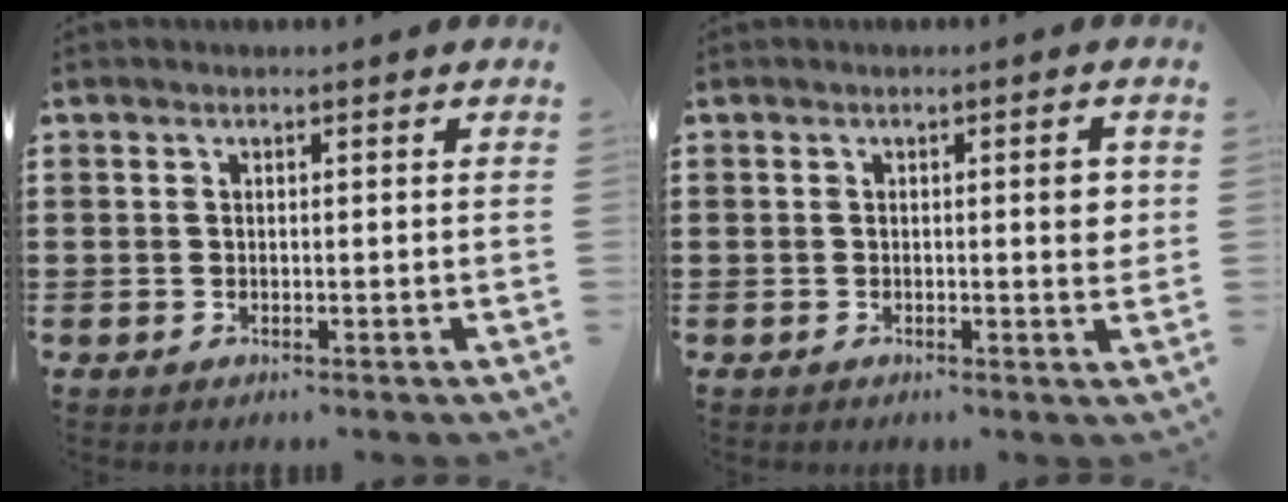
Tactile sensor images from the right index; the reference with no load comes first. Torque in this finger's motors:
{"motor_torque": [0.17, 0.27, 0.17, 0.05]}